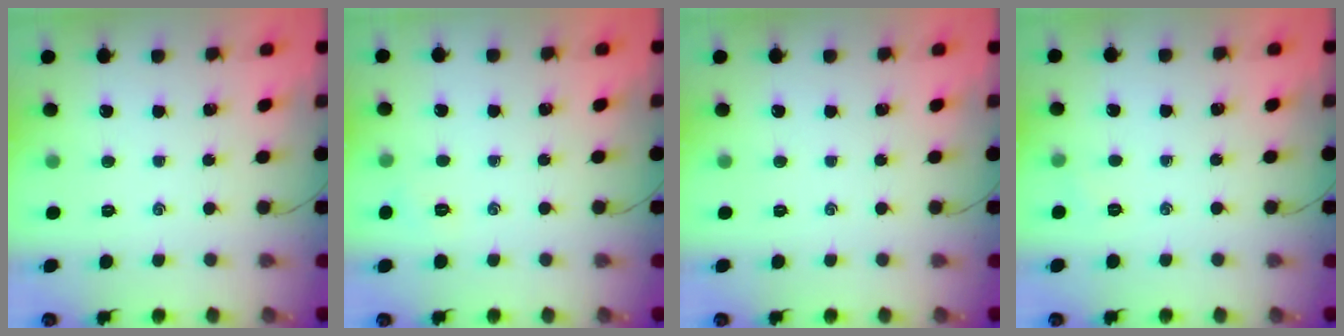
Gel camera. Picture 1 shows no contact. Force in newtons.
{"total": 4.0, "press": 3.9, "slide": 1.2}
{"total": 0.0}
{"total": 3.5, "press": 3.3, "slide": 1.1}